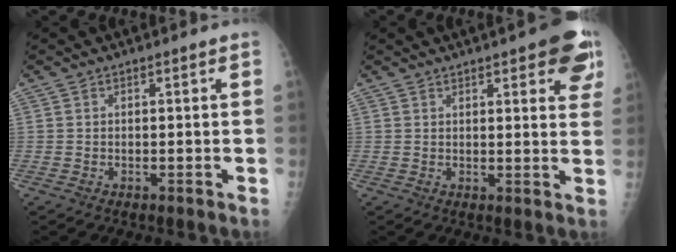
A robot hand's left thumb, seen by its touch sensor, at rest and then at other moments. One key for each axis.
{"total": 10.7, "fx": 5.8, "fy": 3.2, "fz": 8.4, "tx": -0.068, "ty": -0.015, "tz": 0.065}